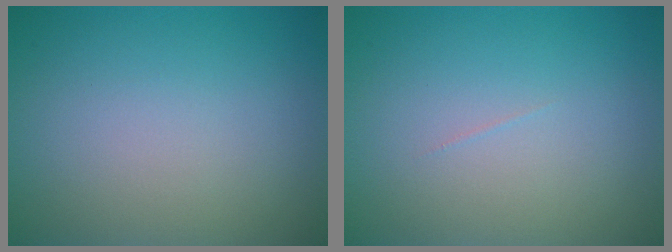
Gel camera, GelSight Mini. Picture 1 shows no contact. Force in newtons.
{"total": 0.0}